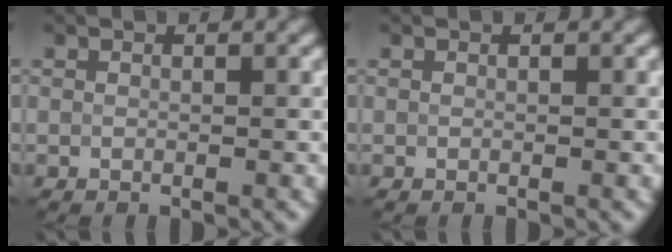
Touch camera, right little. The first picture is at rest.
{"total": 0.0}